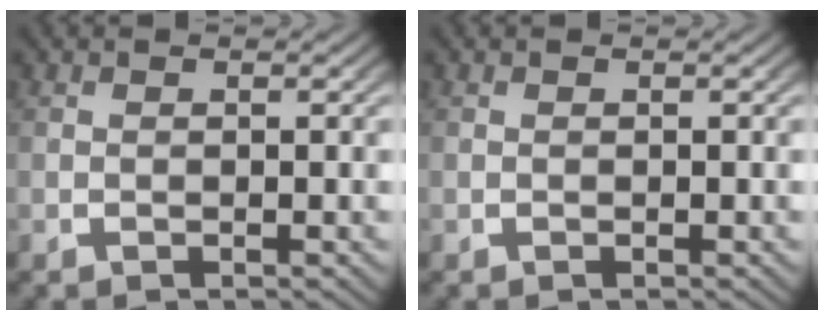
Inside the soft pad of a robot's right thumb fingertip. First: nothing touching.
{"total": 0.0}